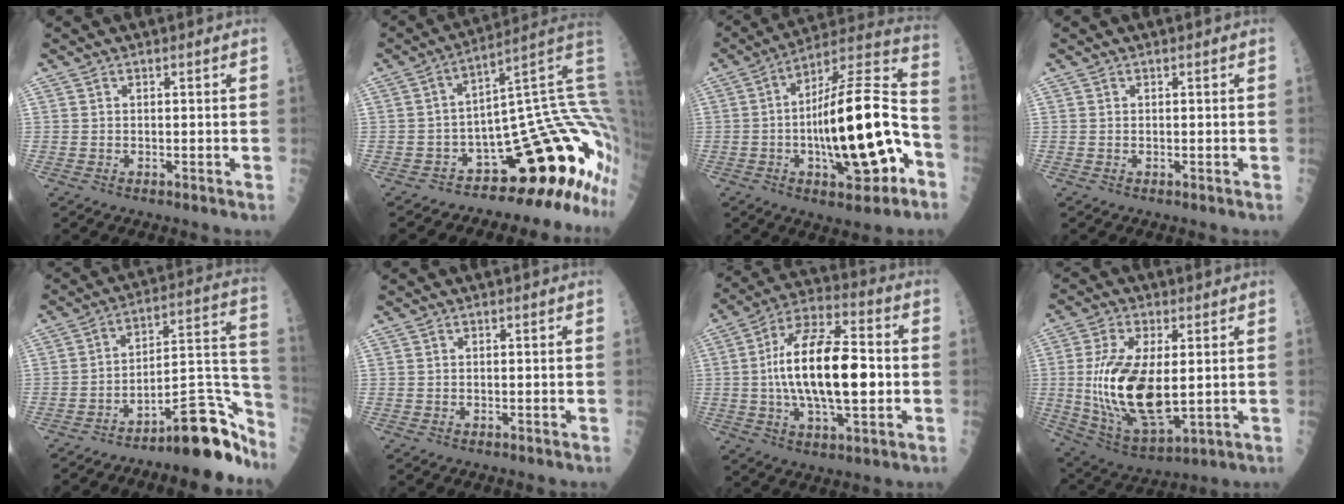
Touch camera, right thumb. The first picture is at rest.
{"total": 15.7, "force": [-2.0, 5.5, 14.6], "torque": [-0.097, 0.106, -0.032]}
{"total": 24.1, "force": [-5.5, 8.1, 22.0], "torque": [-0.359, 0.043, -0.077]}
{"total": 0.0}
{"total": 16.6, "force": [-12.5, 3.9, 10.2], "torque": [-0.102, 0.126, -0.196]}
{"total": 0.0}
{"total": 20.0, "force": [-0.4, 8.1, 18.3], "torque": [-0.316, 0.022, -0.011]}
{"total": 18.4, "force": [0.3, 8.2, 16.4], "torque": [-0.327, -0.018, 0.021]}